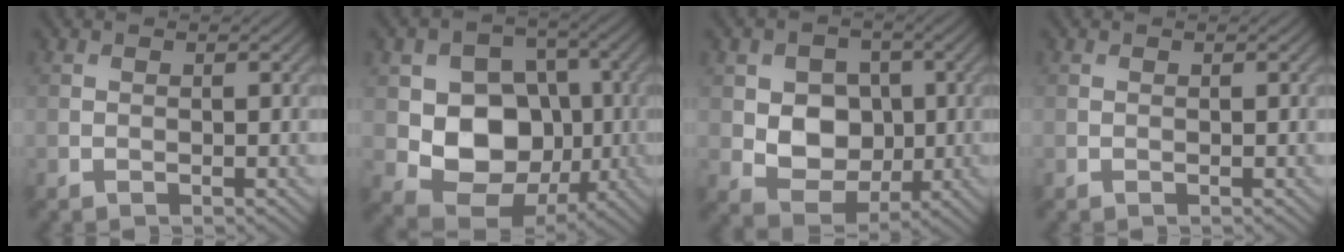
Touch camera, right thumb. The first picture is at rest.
{"total": 10.8, "force": [-0.8, 8.6, 6.5], "torque": [-0.129, -0.019, -0.018]}
{"total": 7.4, "force": [0.1, 6.0, 4.3], "torque": [-0.095, -0.006, -0.006]}
{"total": 0.0}